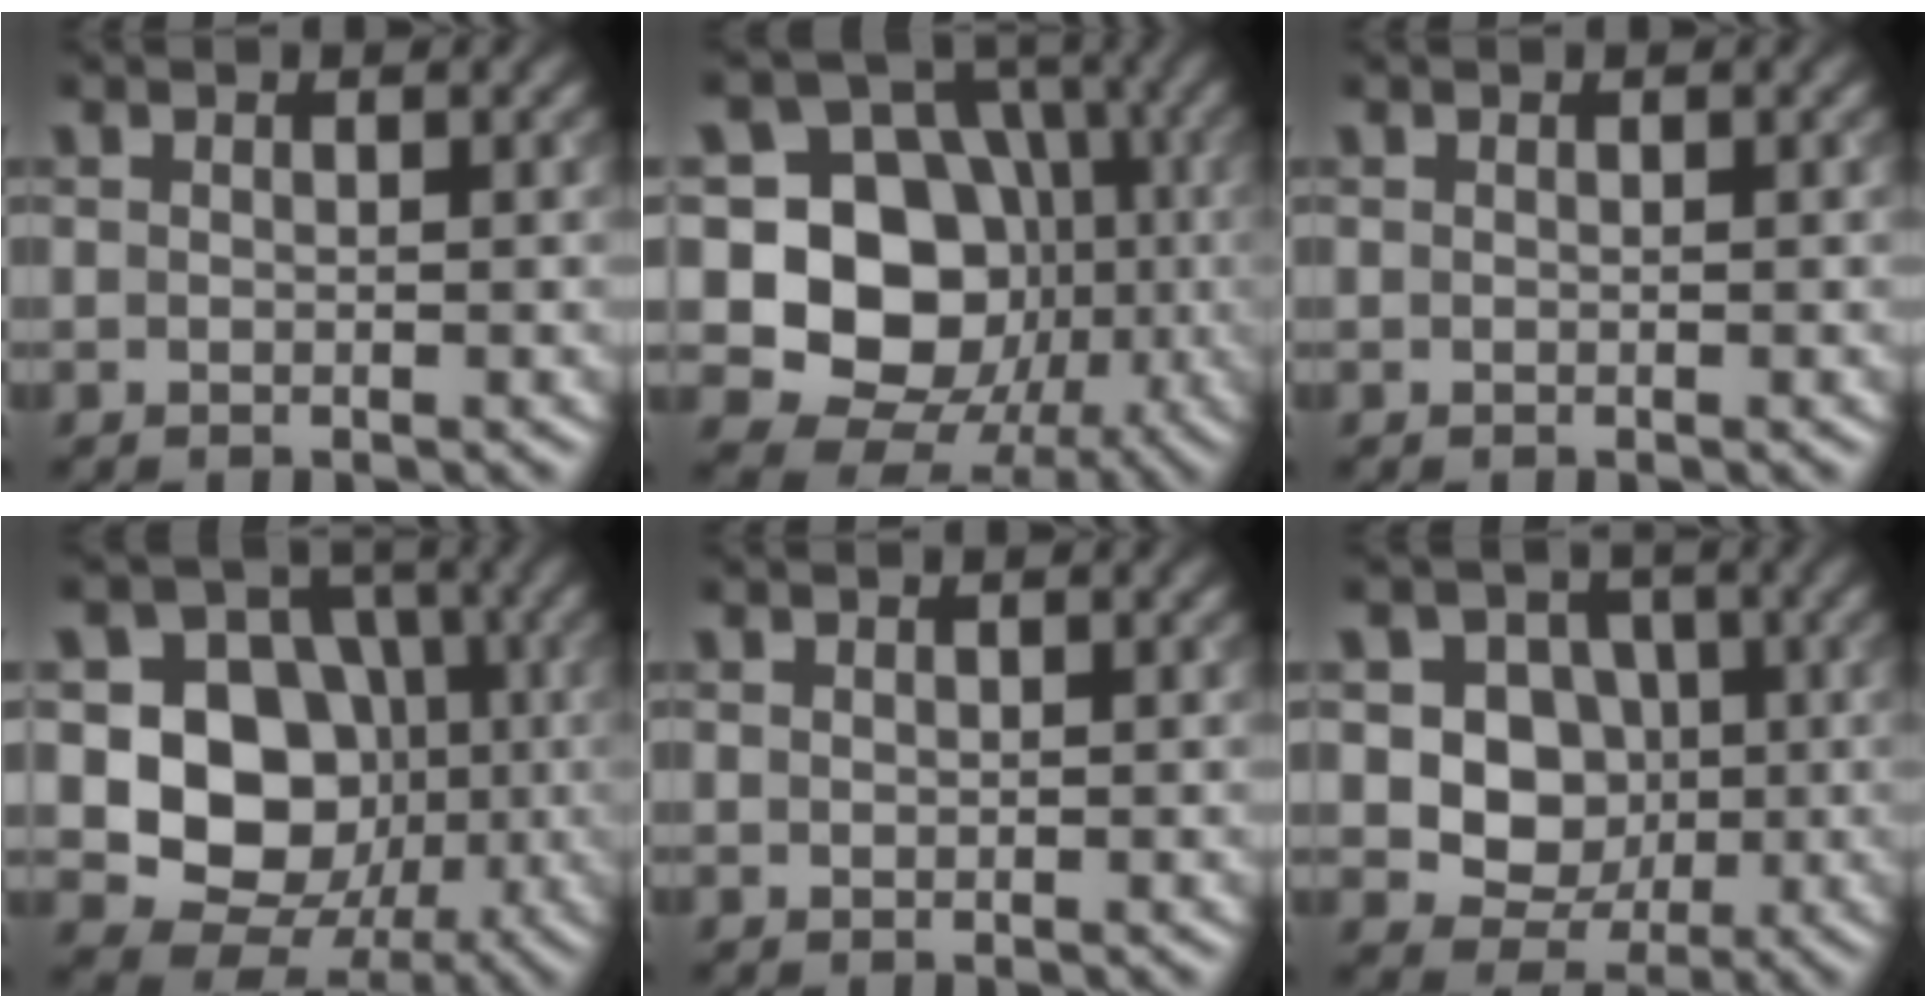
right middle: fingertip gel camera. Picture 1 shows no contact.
{"total": 13.6, "force": [-1.7, 11.5, 7.1], "torque": [-0.115, -0.011, -0.048]}
{"total": 0.0}
{"total": 9.9, "force": [-1.1, 8.2, 5.4], "torque": [-0.082, -0.008, -0.032]}
{"total": 0.0}
{"total": 7.1, "force": [0.5, 6.3, 3.2], "torque": [-0.037, 0.013, -0.005]}